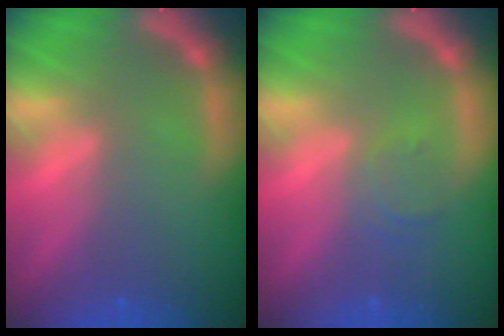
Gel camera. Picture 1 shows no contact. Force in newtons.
{"total": 1.9}